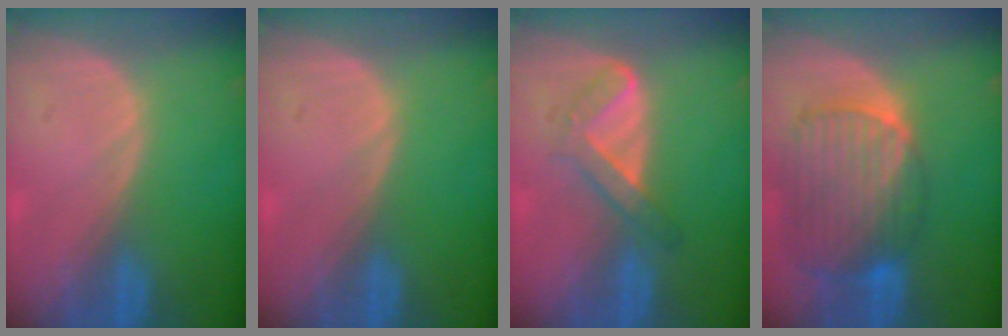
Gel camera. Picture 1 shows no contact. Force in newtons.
{"total": 0.0}
{"total": 4.5, "press": 4.4, "slide": 1.0}
{"total": 10.7, "press": 9.2, "slide": 5.4}